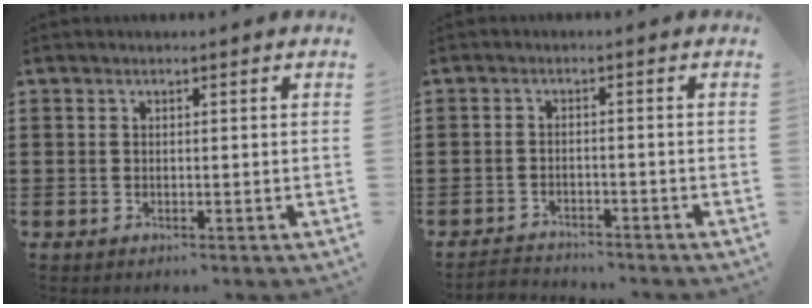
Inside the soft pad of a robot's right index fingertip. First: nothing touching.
{"total": 2.3, "force": [-2.3, 0.3, -0.3], "torque": [-0.002, 0.001, -0.051]}